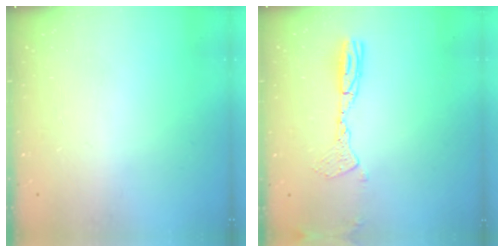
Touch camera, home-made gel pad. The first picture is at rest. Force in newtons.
{"total": 10.0, "press": 9.7, "slide": 2.6}